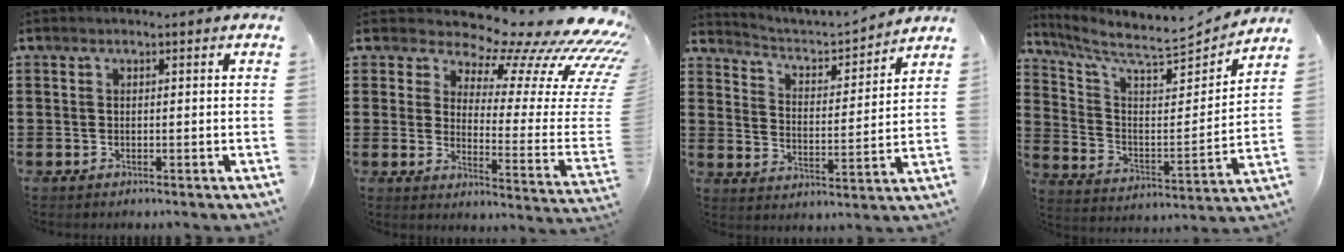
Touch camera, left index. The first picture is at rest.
{"total": 11.7, "force": [9.7, 3.1, 5.8], "torque": [-0.094, -0.094, 0.158]}
{"total": 3.3, "force": [3.1, 0.8, 0.8], "torque": [-0.038, -0.029, 0.042]}
{"total": 7.3, "force": [6.4, 1.2, 3.5], "torque": [-0.100, -0.051, 0.104]}